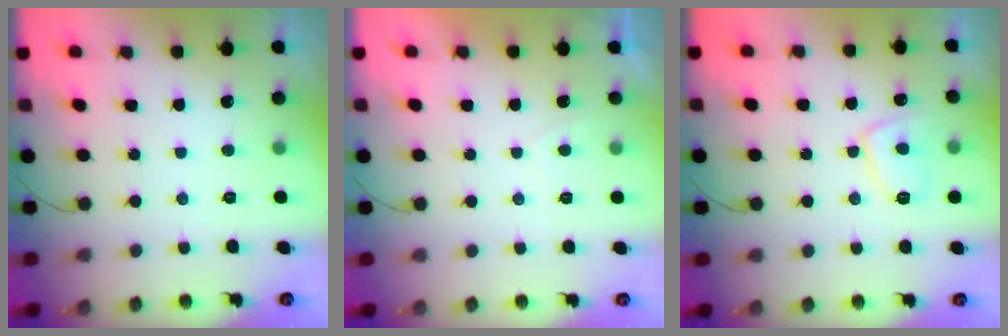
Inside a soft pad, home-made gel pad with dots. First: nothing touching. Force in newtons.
{"total": 0.6, "press": 0.4, "slide": 0.4}
{"total": 8.2, "press": 8.2, "slide": 0.8}